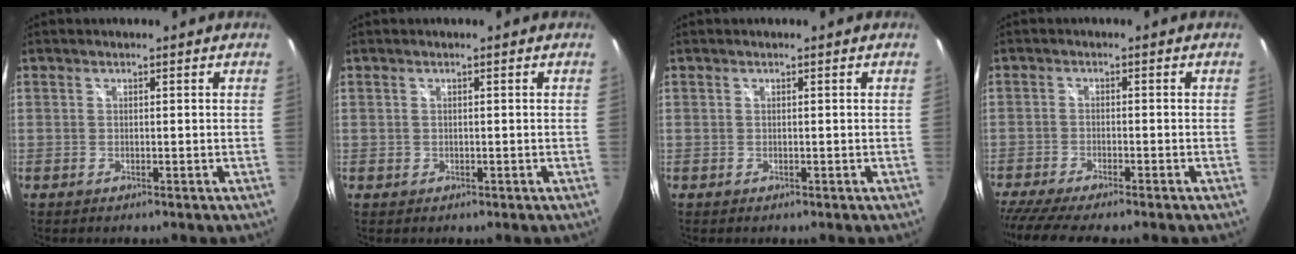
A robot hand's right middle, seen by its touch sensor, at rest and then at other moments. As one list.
[{"total": 0.7, "force": [-0.1, 0.7, 0.2], "torque": [0.000, -0.001, -0.003]}, {"total": 0.0}, {"total": 8.5, "force": [-7.4, 0.1, 4.3], "torque": [-0.104, -0.035, -0.125]}]